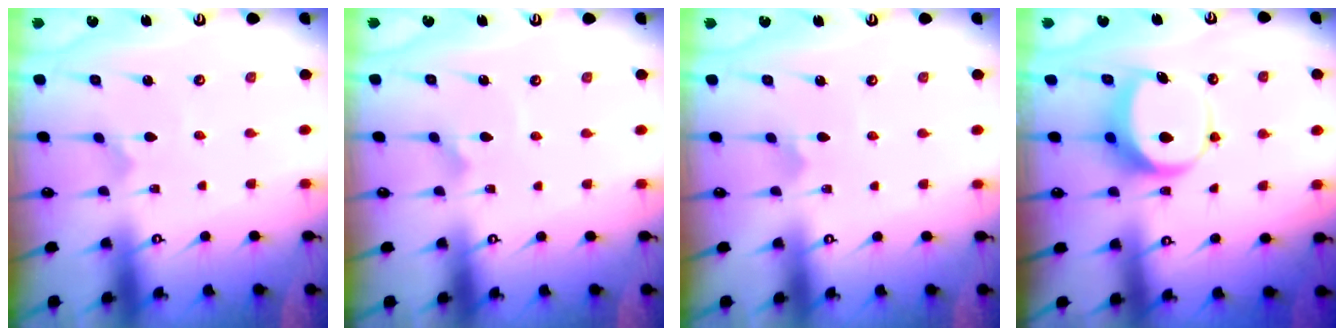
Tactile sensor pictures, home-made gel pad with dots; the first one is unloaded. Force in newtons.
{"total": 2.7, "press": 2.7, "slide": 0.2}
{"total": 2.5, "press": 2.5, "slide": 0.1}
{"total": 8.4, "press": 8.2, "slide": 1.4}